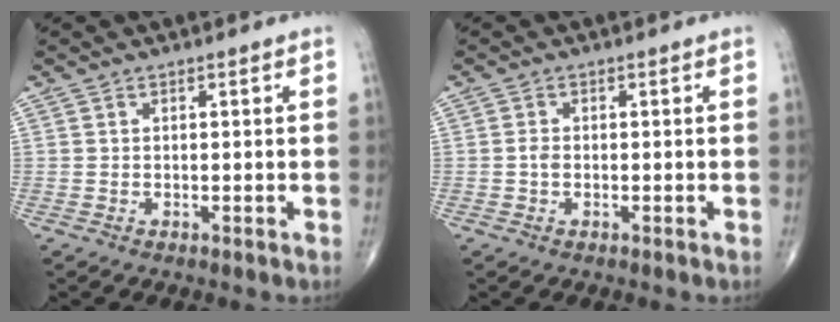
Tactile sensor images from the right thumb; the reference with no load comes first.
{"total": 1.4, "force": [-0.3, 0.9, 1.0], "torque": [-0.019, 0.001, -0.006]}